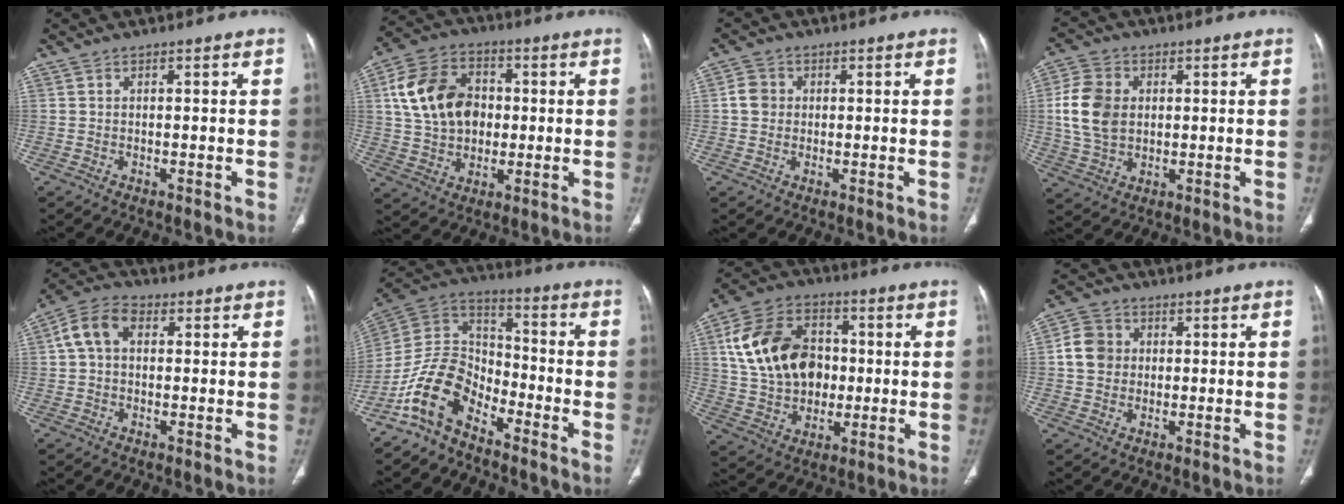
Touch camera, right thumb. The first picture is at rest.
{"total": 15.2, "force": [2.0, 11.4, 9.9], "torque": [-0.158, 0.016, 0.034]}
{"total": 3.5, "force": [0.4, 3.2, 1.5], "torque": [-0.015, 0.007, 0.005]}
{"total": 10.6, "force": [1.4, 7.9, 7.0], "torque": [-0.129, 0.001, 0.030]}
{"total": 7.5, "force": [1.4, 5.3, 5.1], "torque": [-0.095, 0.025, 0.019]}
{"total": 12.1, "force": [-8.0, 6.9, 5.9], "torque": [-0.096, 0.081, -0.172]}
{"total": 18.6, "force": [2.3, 13.8, 12.2], "torque": [-0.196, 0.017, 0.045]}
{"total": 6.4, "force": [0.7, 5.7, 2.8], "torque": [-0.038, 0.008, 0.007]}